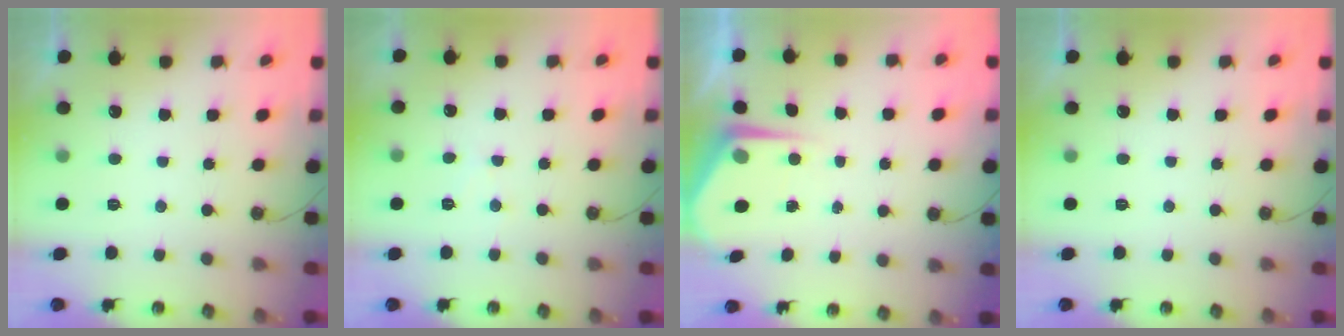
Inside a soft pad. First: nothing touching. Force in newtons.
{"total": 4.3, "press": 4.2, "slide": 0.7}
{"total": 5.8, "press": 5.8, "slide": 0.2}
{"total": 0.0}